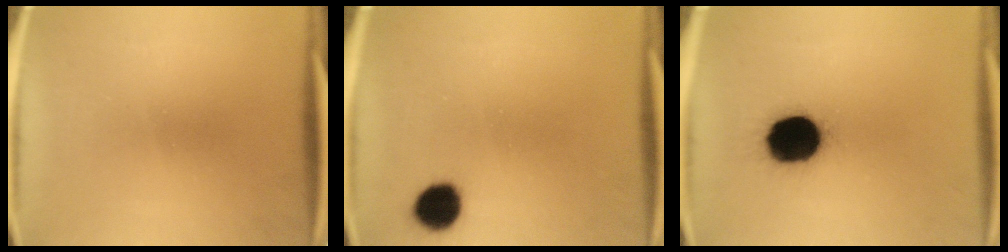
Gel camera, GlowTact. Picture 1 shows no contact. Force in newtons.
{"total": 6.4}
{"total": 16.8}